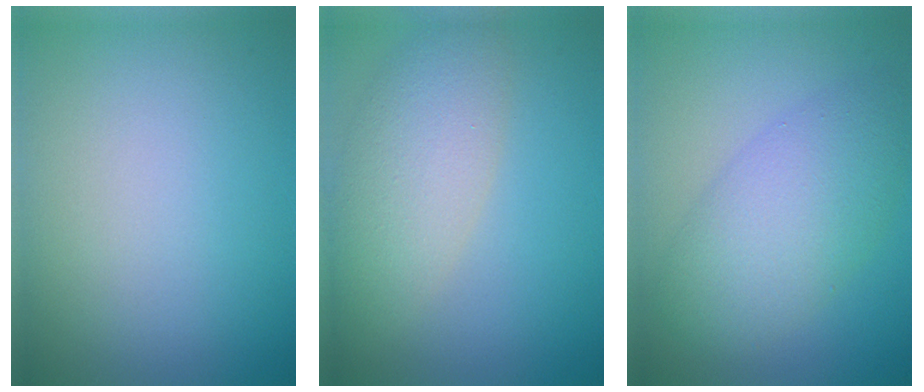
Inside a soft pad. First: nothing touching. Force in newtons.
{"total": 5.2, "press": 5.2, "slide": 0.5}
{"total": 6.2, "press": 6.2, "slide": 0.2}